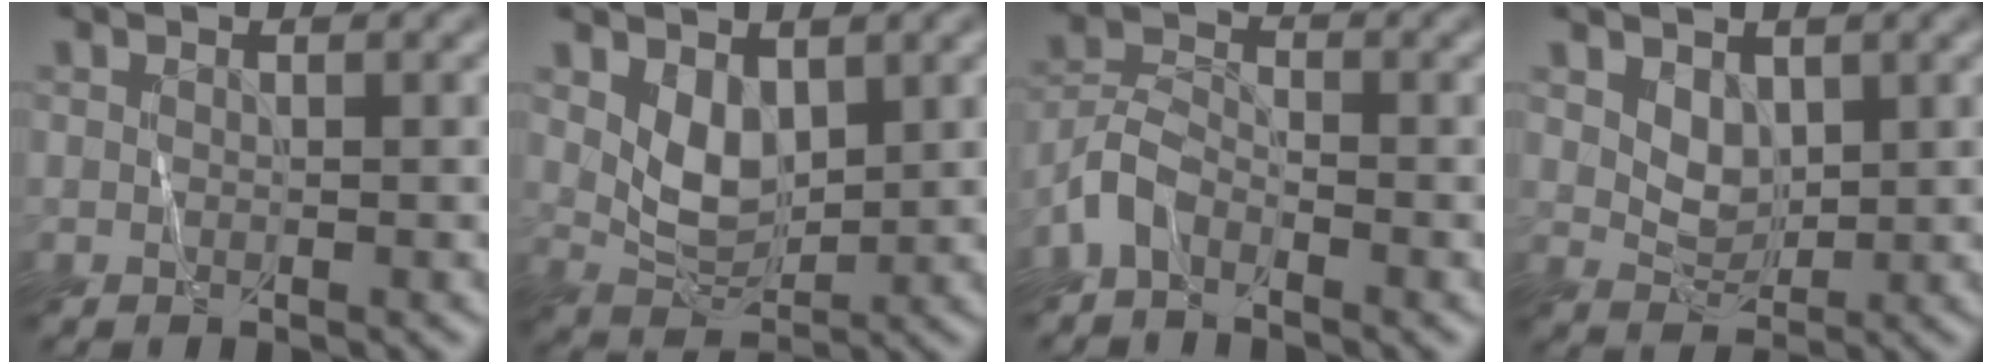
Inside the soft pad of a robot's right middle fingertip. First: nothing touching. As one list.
[{"total": 3.4, "force": [1.5, 2.1, 2.2], "torque": [-0.052, -0.006, 0.037]}, {"total": 3.1, "force": [-2.1, 1.5, 1.6], "torque": [-0.035, 0.008, -0.052]}, {"total": 2.0, "force": [1.1, 1.4, 0.9], "torque": [-0.025, -0.005, 0.030]}]